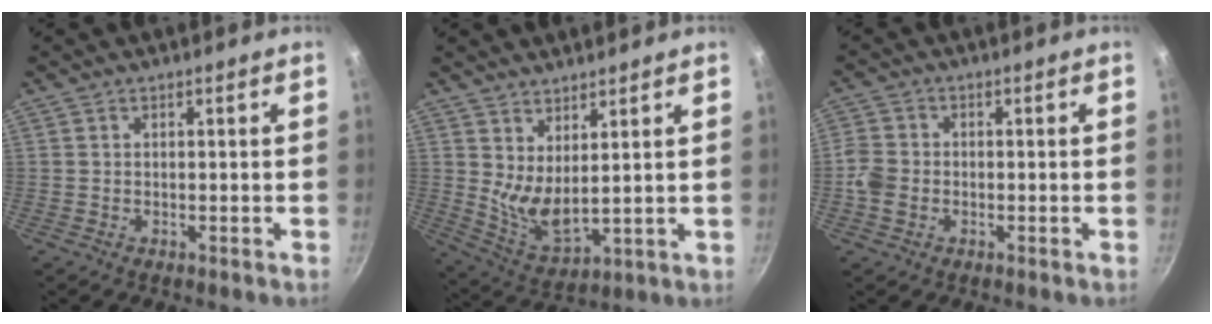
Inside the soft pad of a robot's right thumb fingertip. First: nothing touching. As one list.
[{"total": 8.1, "force": [4.3, 3.0, 6.2], "torque": [-0.104, -0.056, 0.085]}, {"total": 4.6, "force": [-1.2, 3.7, 2.3], "torque": [-0.045, 0.014, -0.031]}]